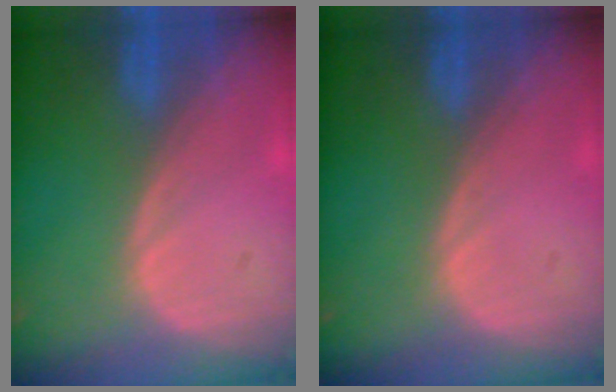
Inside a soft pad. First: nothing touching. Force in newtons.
{"total": 0.0}